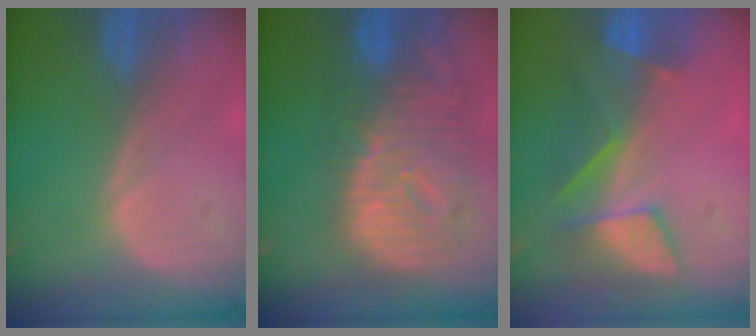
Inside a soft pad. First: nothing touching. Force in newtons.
{"total": 12.5, "press": 10.8, "slide": 6.4}
{"total": 8.6, "press": 7.3, "slide": 4.5}